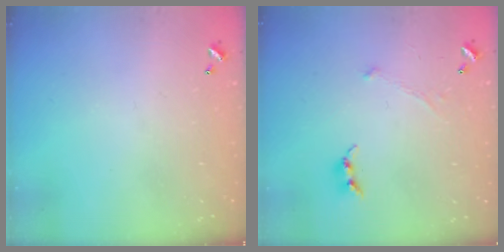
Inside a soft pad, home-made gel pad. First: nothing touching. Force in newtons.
{"total": 0.6, "press": 0.6, "slide": 0.3}